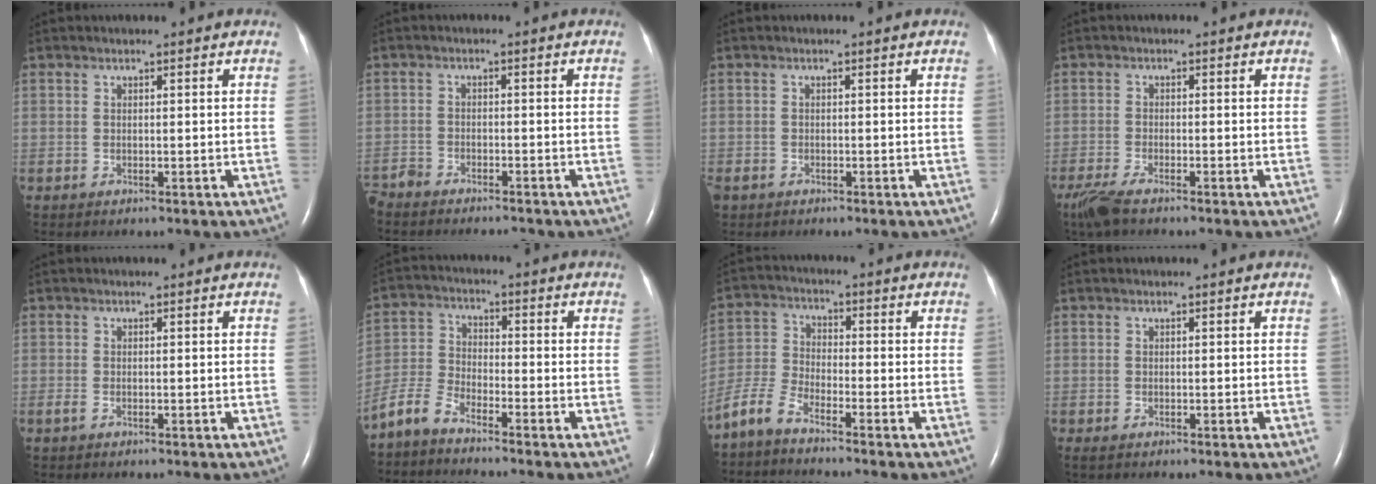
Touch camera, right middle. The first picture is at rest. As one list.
[{"total": 6.1, "force": [-5.7, 1.2, 1.7], "torque": [-0.024, -0.009, -0.094]}, {"total": 1.4, "force": [-1.0, 0.8, 0.5], "torque": [-0.012, 0.000, -0.016]}, {"total": 4.8, "force": [-3.7, 0.9, 3.0], "torque": [-0.070, -0.015, -0.068]}, {"total": 0.5, "force": [-0.3, 0.2, 0.4], "torque": [-0.014, -0.002, -0.005]}, {"total": 5.9, "force": [-5.3, 1.2, 2.2], "torque": [-0.061, -0.014, -0.114]}, {"total": 5.8, "force": [-5.1, 0.9, 2.6], "torque": [-0.070, -0.018, -0.112]}, {"total": 0.0}]